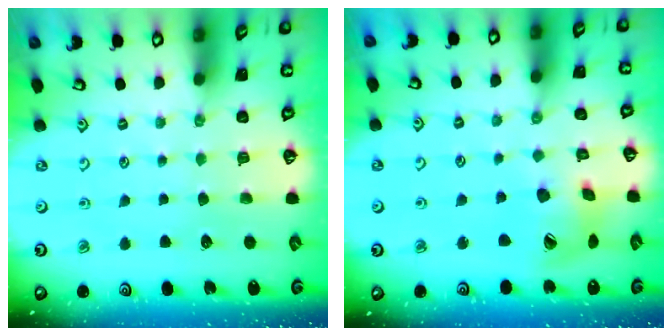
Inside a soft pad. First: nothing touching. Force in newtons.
{"total": 12.6, "press": 12.5, "slide": 1.5}